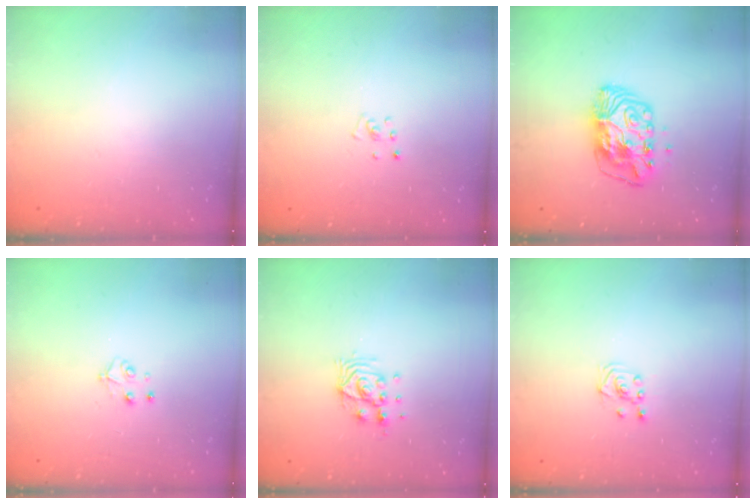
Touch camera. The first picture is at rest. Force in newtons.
{"total": 2.2, "press": 2.2, "slide": 0.2}
{"total": 10.4, "press": 10.4, "slide": 1.1}
{"total": 3.4, "press": 3.4, "slide": 0.4}
{"total": 8.4, "press": 8.4, "slide": 0.6}
{"total": 2.3, "press": 2.2, "slide": 0.6}